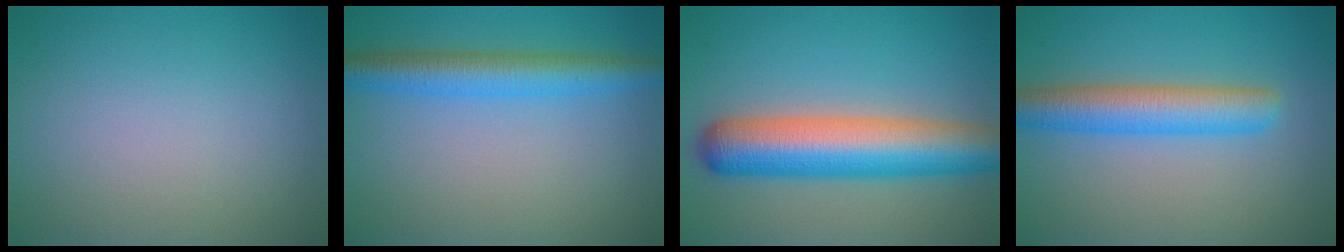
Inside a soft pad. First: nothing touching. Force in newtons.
{"total": 4.6, "press": 4.6, "slide": 0.1}
{"total": 9.3, "press": 9.3, "slide": 0.3}
{"total": 5.1, "press": 5.1, "slide": 0.1}